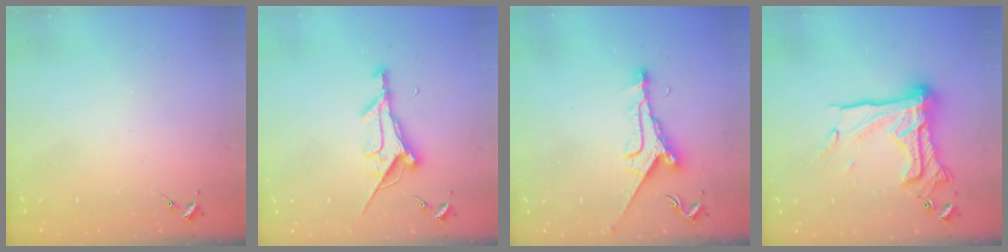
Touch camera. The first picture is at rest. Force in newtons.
{"total": 11.2, "press": 11.1, "slide": 1.1}
{"total": 9.8, "press": 9.8, "slide": 0.4}
{"total": 21.7, "press": 21.7, "slide": 1.1}